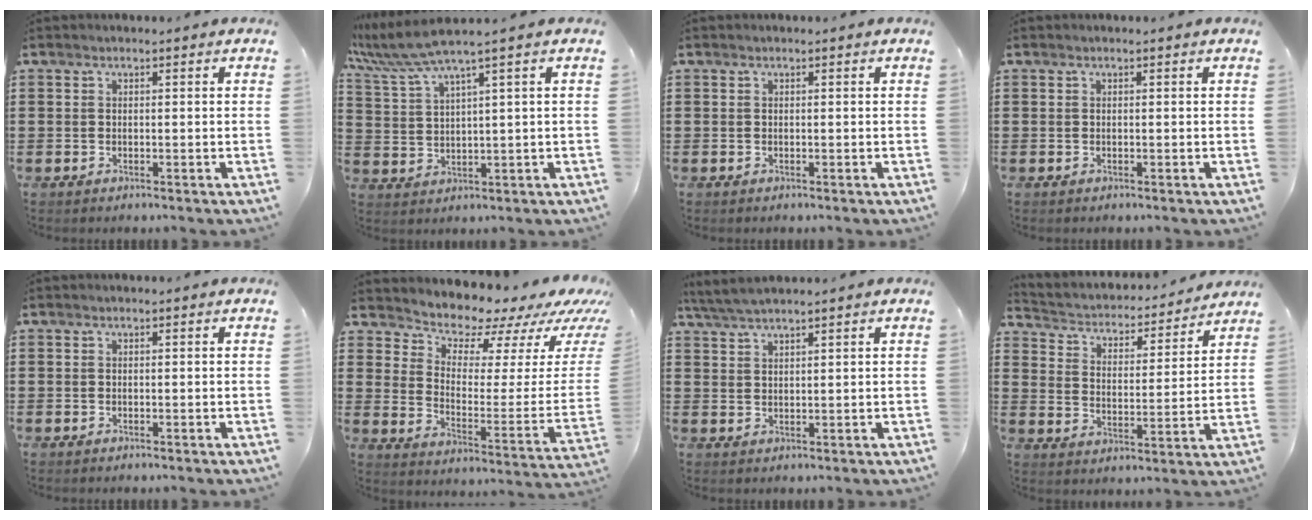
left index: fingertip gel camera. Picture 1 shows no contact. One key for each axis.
{"total": 5.5, "fx": 3.9, "fy": -0.2, "fz": 3.8, "tx": -0.097, "ty": -0.017, "tz": 0.063}
{"total": 0.0}
{"total": 0.0}
{"total": 0.0}
{"total": 7.3, "fx": 7.0, "fy": 2.0, "fz": 0.5, "tx": -0.030, "ty": -0.074, "tz": 0.116}
{"total": 3.3, "fx": 2.9, "fy": 0.0, "fz": 1.5, "tx": -0.036, "ty": 0.000, "tz": 0.056}
{"total": 2.7, "fx": 2.6, "fy": 0.7, "fz": 0.3, "tx": -0.026, "ty": -0.029, "tz": 0.033}